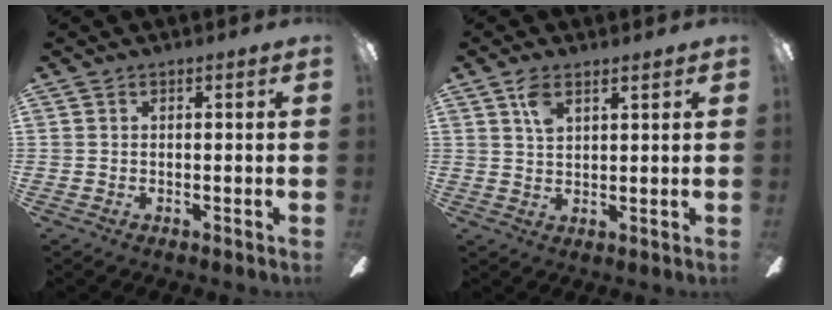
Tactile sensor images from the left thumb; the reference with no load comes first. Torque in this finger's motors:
{"motor_torque": [0.57, 0.50, 0.69, -0.48, 0.09]}